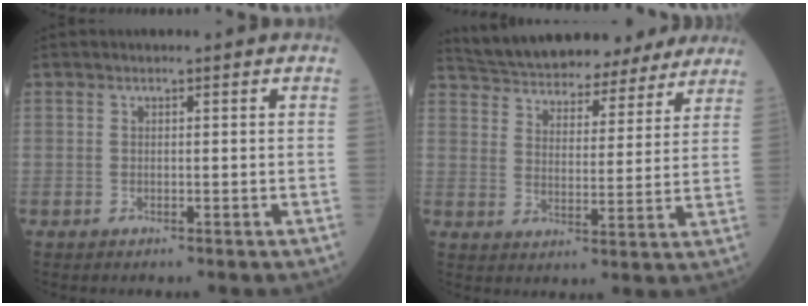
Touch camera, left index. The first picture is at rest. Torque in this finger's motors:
{"motor_torque": [1.00, -1.14, 0.55, 0.10]}